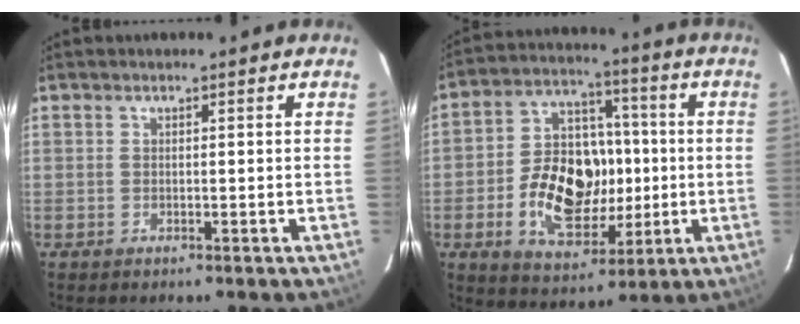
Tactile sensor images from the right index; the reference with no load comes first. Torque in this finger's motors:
{"motor_torque": [1.74, -0.40, 0.46, 0.10]}